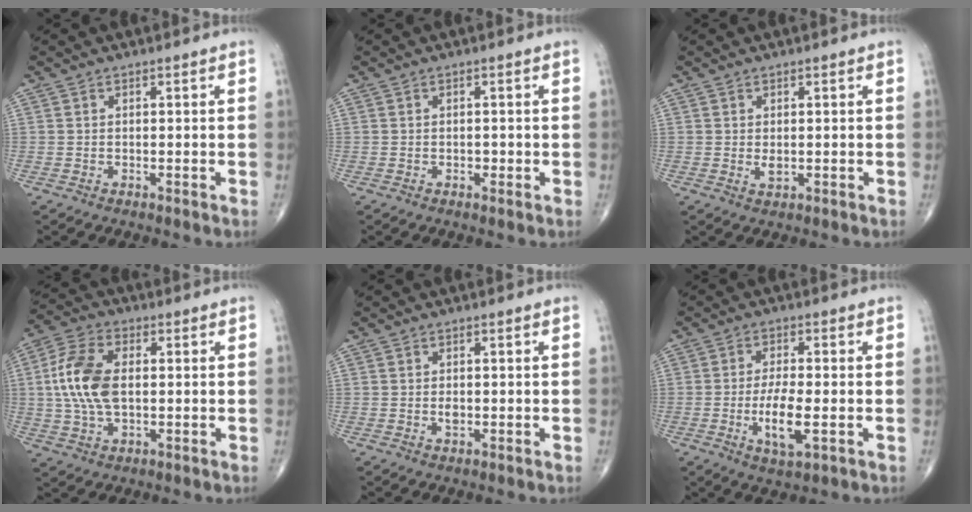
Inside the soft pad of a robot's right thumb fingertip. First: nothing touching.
{"total": 1.0, "force": [-0.2, 0.7, 0.7], "torque": [-0.003, 0.001, -0.005]}
{"total": 1.5, "force": [0.1, 0.9, 1.3], "torque": [-0.020, -0.005, 0.004]}
{"total": 11.9, "force": [0.7, 6.7, 9.8], "torque": [-0.206, 0.013, 0.013]}
{"total": 1.5, "force": [-0.2, 0.9, 1.1], "torque": [-0.018, 0.000, -0.002]}
{"total": 7.6, "force": [-1.8, 2.5, 7.0], "torque": [-0.132, -0.005, -0.031]}